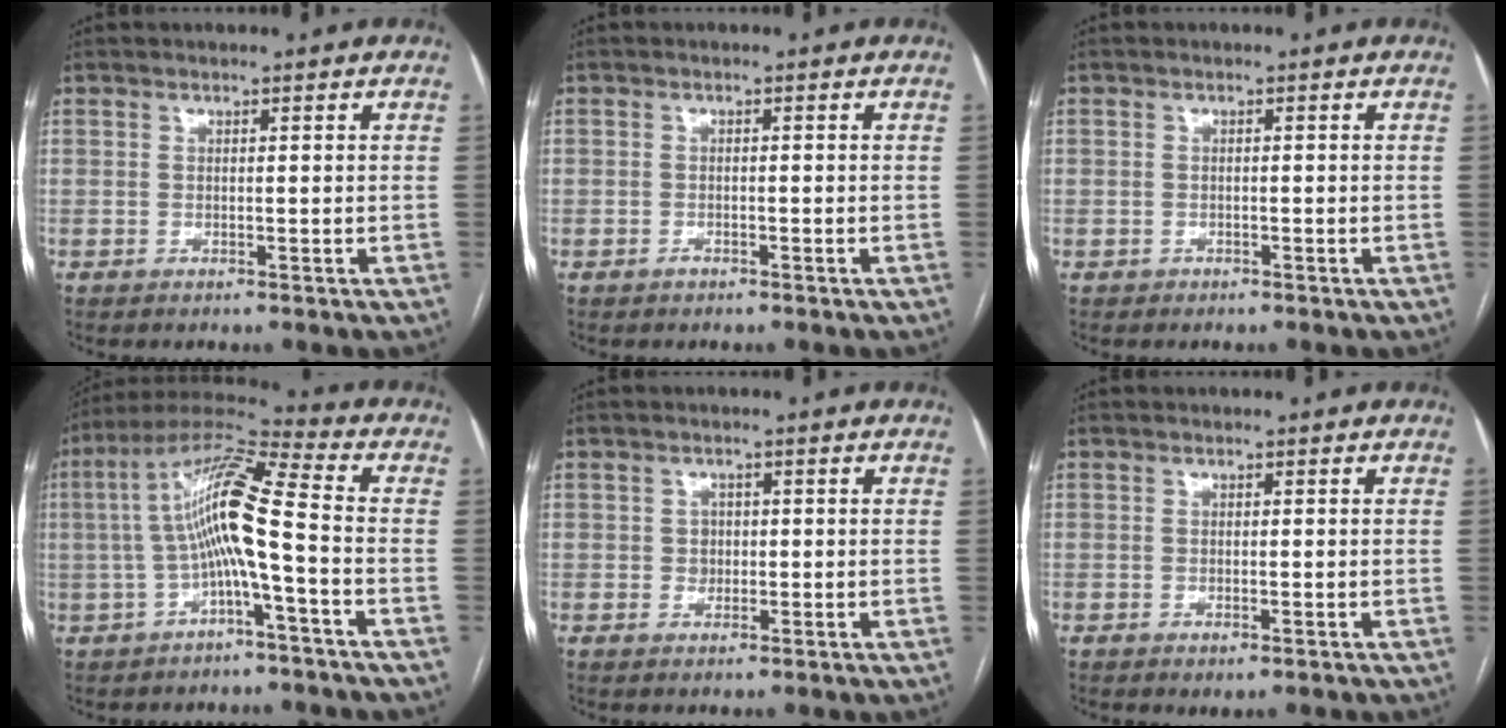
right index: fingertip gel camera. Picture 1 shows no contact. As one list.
[{"total": 1.0, "force": [-0.7, 0.7, 0.1], "torque": [0.000, 0.003, -0.013]}, {"total": 1.0, "force": [-0.6, 0.8, -0.1], "torque": [-0.007, 0.004, -0.012]}, {"total": 11.7, "force": [-1.3, 0.6, 11.6], "torque": [-0.221, 0.034, -0.029]}, {"total": 1.8, "force": [0.0, 1.7, 0.7], "torque": [-0.008, 0.003, 0.001]}, {"total": 1.3, "force": [-0.7, 0.4, 1.0], "torque": [-0.015, -0.003, -0.005]}]